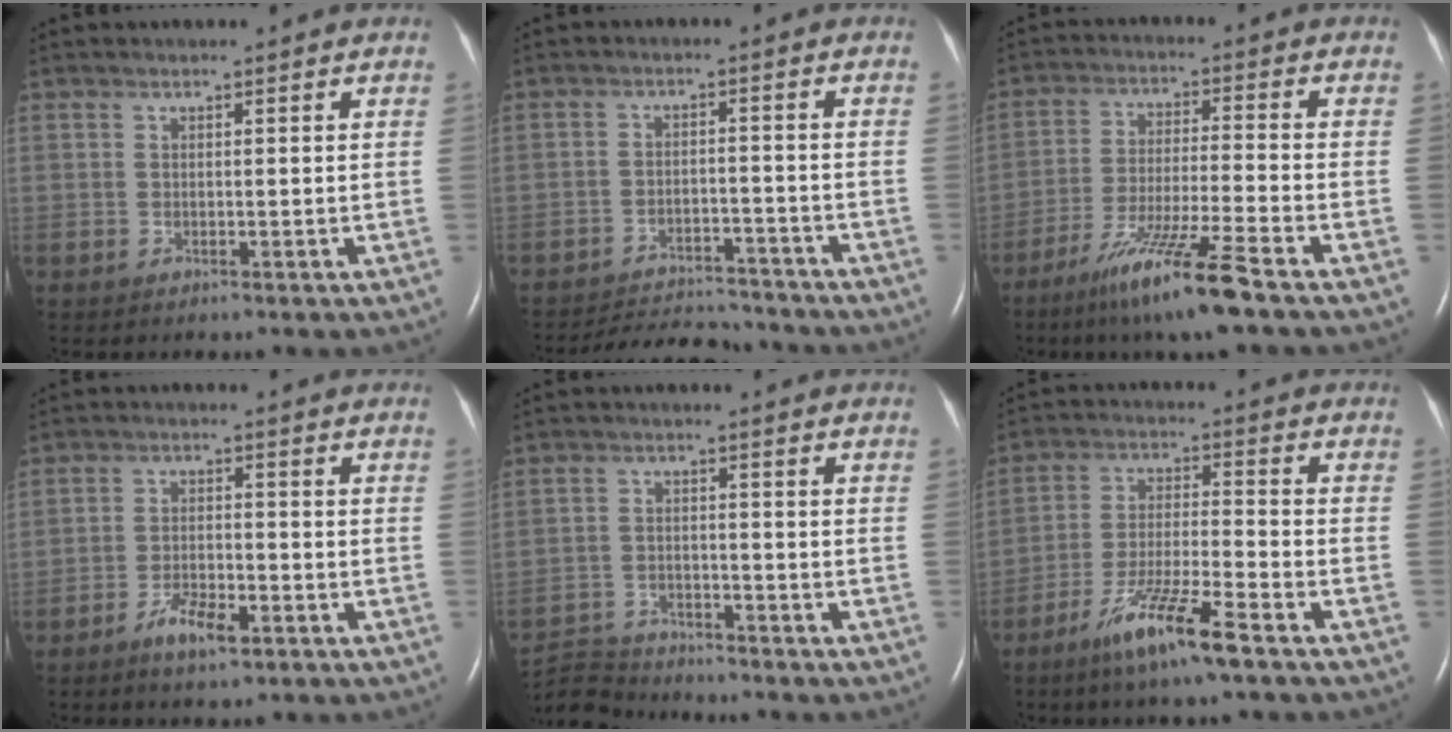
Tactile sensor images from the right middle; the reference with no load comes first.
{"total": 10.2, "force": [-9.9, 1.4, 1.5], "torque": [-0.024, -0.006, -0.148]}
{"total": 11.3, "force": [-7.5, -1.2, 8.3], "torque": [-0.163, -0.041, -0.139]}
{"total": 4.8, "force": [-3.0, 1.3, 3.5], "torque": [-0.071, -0.001, -0.051]}
{"total": 7.4, "force": [-7.3, 0.7, -0.5], "torque": [0.003, 0.002, -0.138]}
{"total": 10.3, "force": [-6.8, 0.1, 7.8], "torque": [-0.153, -0.025, -0.131]}